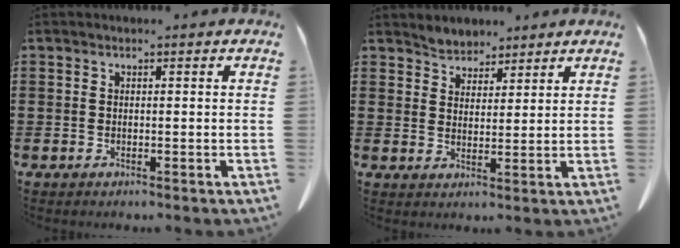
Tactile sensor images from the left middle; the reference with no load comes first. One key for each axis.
{"total": 3.3, "fx": 3.1, "fy": 1.1, "fz": -0.3, "tx": -0.008, "ty": -0.003, "tz": 0.063}